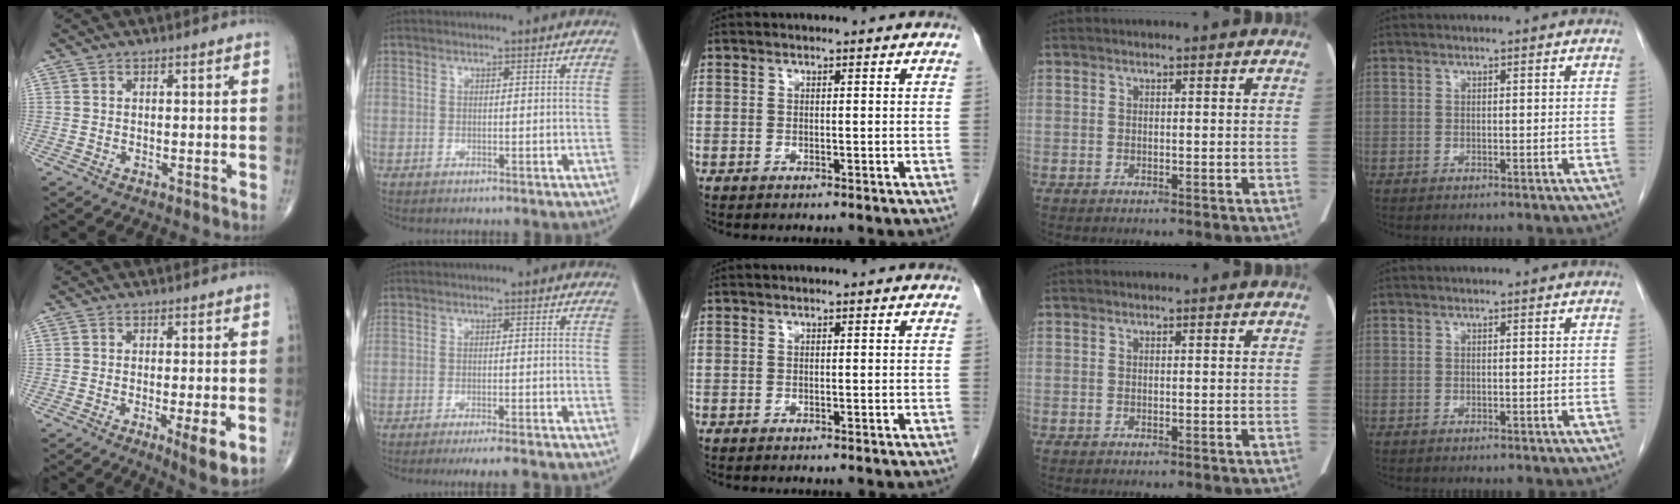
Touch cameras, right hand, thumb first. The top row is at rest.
{"thumb": {"total": 6.1, "force": [-1.9, 1.2, 5.7], "torque": [-0.085, -0.014, -0.029]}, "index": {"total": 6.4, "force": [-5.7, -0.2, 2.9], "torque": [-0.023, -0.012, -0.081]}}